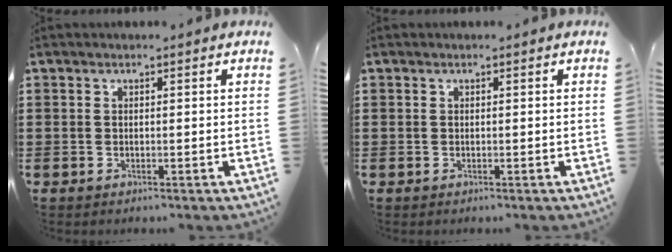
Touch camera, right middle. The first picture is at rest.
{"total": 0.0}